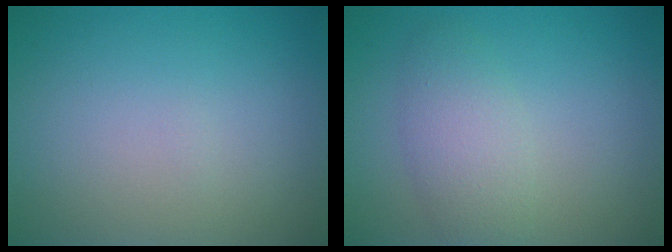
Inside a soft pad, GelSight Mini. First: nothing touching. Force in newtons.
{"total": 3.2, "press": 3.2, "slide": 0.1}